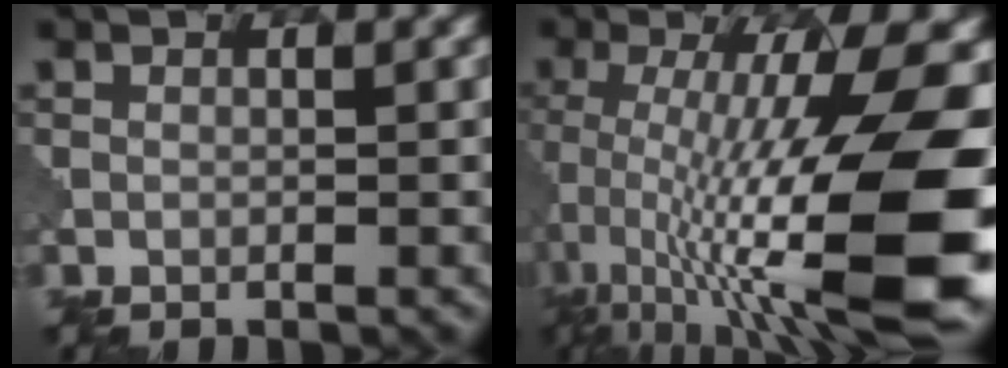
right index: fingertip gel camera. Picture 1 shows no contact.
{"total": 17.2, "force": [-3.3, 4.8, 16.2], "torque": [-0.251, 0.006, -0.053]}